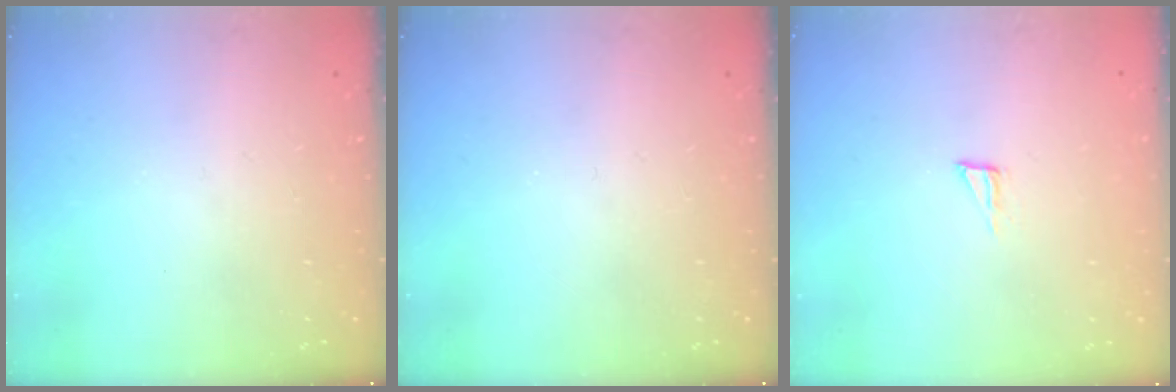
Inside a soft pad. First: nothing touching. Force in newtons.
{"total": 0.0}
{"total": 2.9, "press": 2.9, "slide": 0.2}